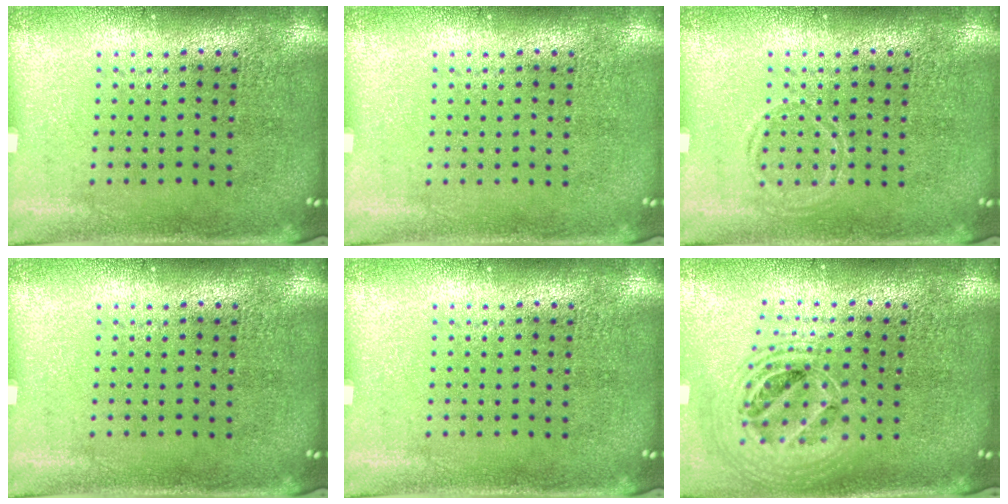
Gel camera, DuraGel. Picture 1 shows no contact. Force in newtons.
{"total": 0.0}
{"total": 0.8, "press": 0.8, "slide": 0.1}
{"total": 0.0}
{"total": 0.0}
{"total": 2.1, "press": 1.7, "slide": 1.2}